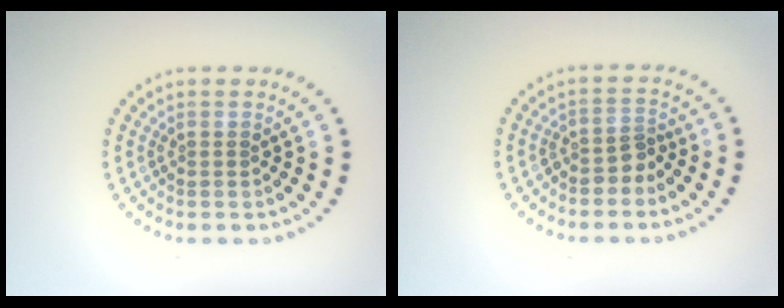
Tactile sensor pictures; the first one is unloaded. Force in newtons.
{"total": 2.0, "press": 1.5, "slide": 1.4}